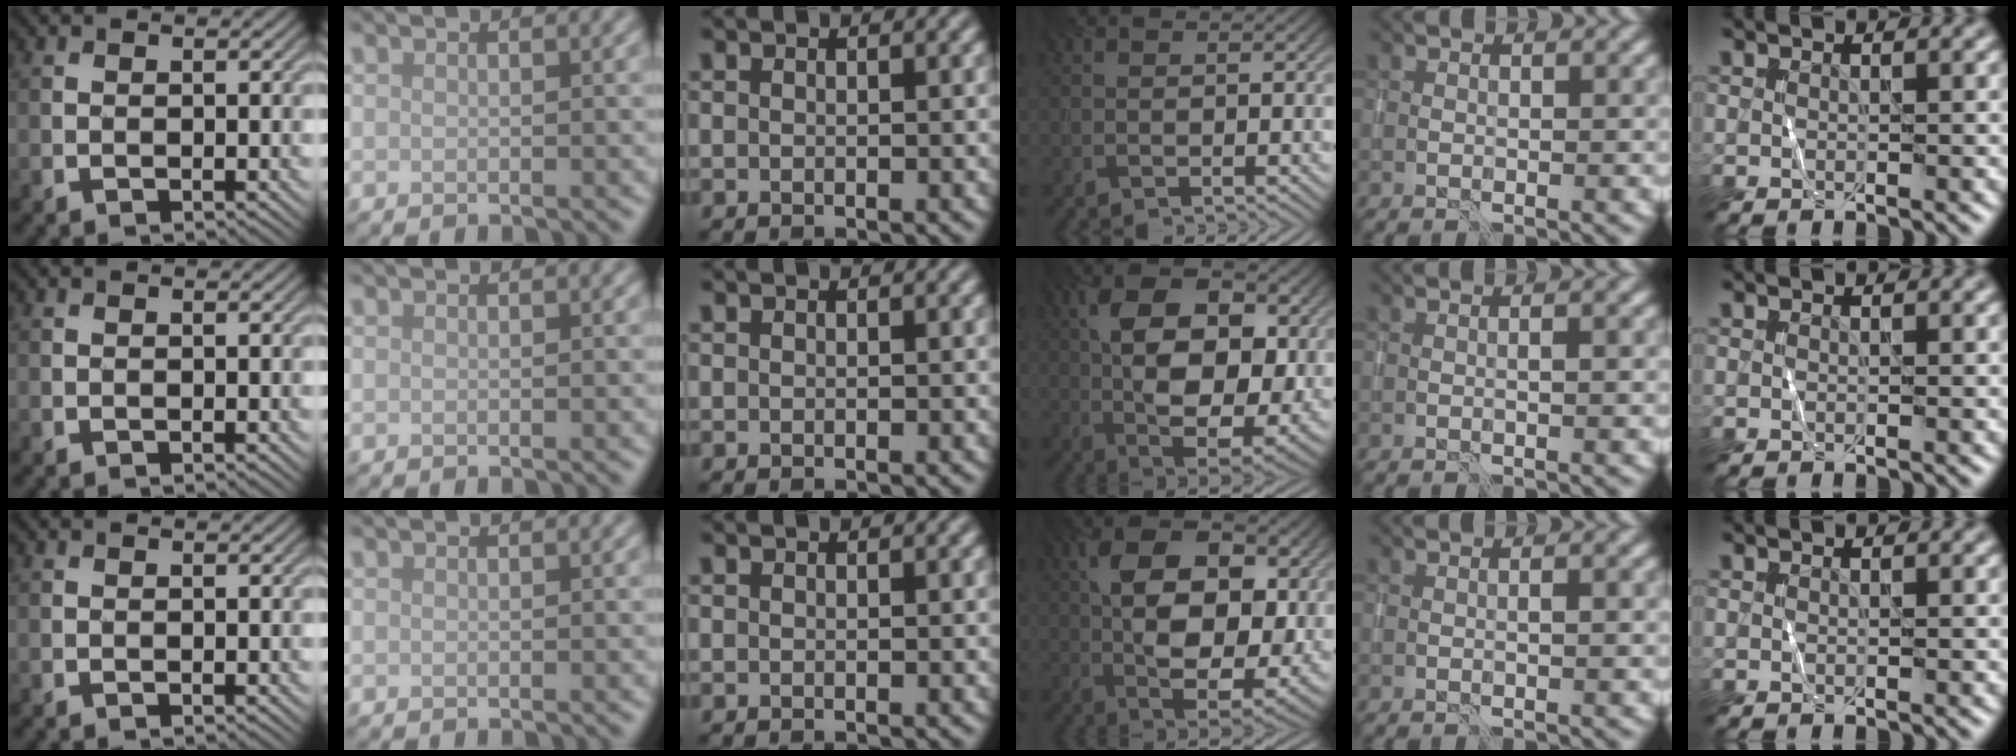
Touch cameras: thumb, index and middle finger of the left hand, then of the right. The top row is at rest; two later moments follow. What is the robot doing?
{"motion": "wrap", "object": "sponge"}